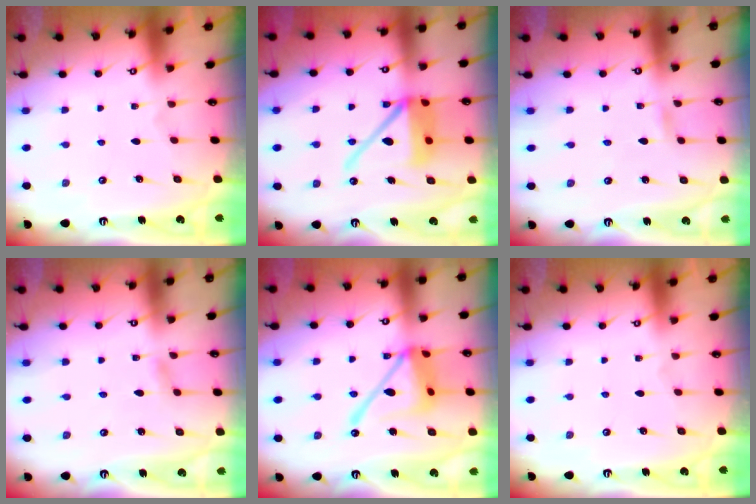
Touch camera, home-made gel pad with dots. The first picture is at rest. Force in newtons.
{"total": 14.7, "press": 14.6, "slide": 2.0}
{"total": 1.8, "press": 1.8, "slide": 0.2}
{"total": 2.4, "press": 2.4, "slide": 0.3}
{"total": 16.4, "press": 16.3, "slide": 1.8}
{"total": 0.0}